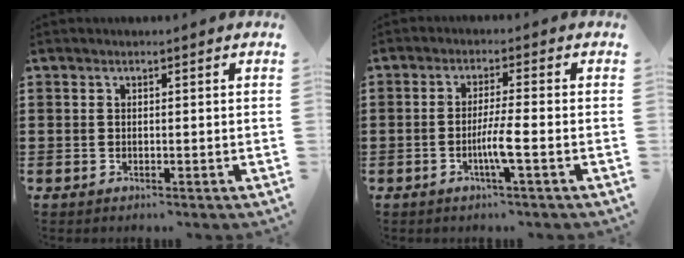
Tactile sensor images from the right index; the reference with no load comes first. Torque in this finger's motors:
{"motor_torque": [2.12, 0.02, 0.30, 0.09]}